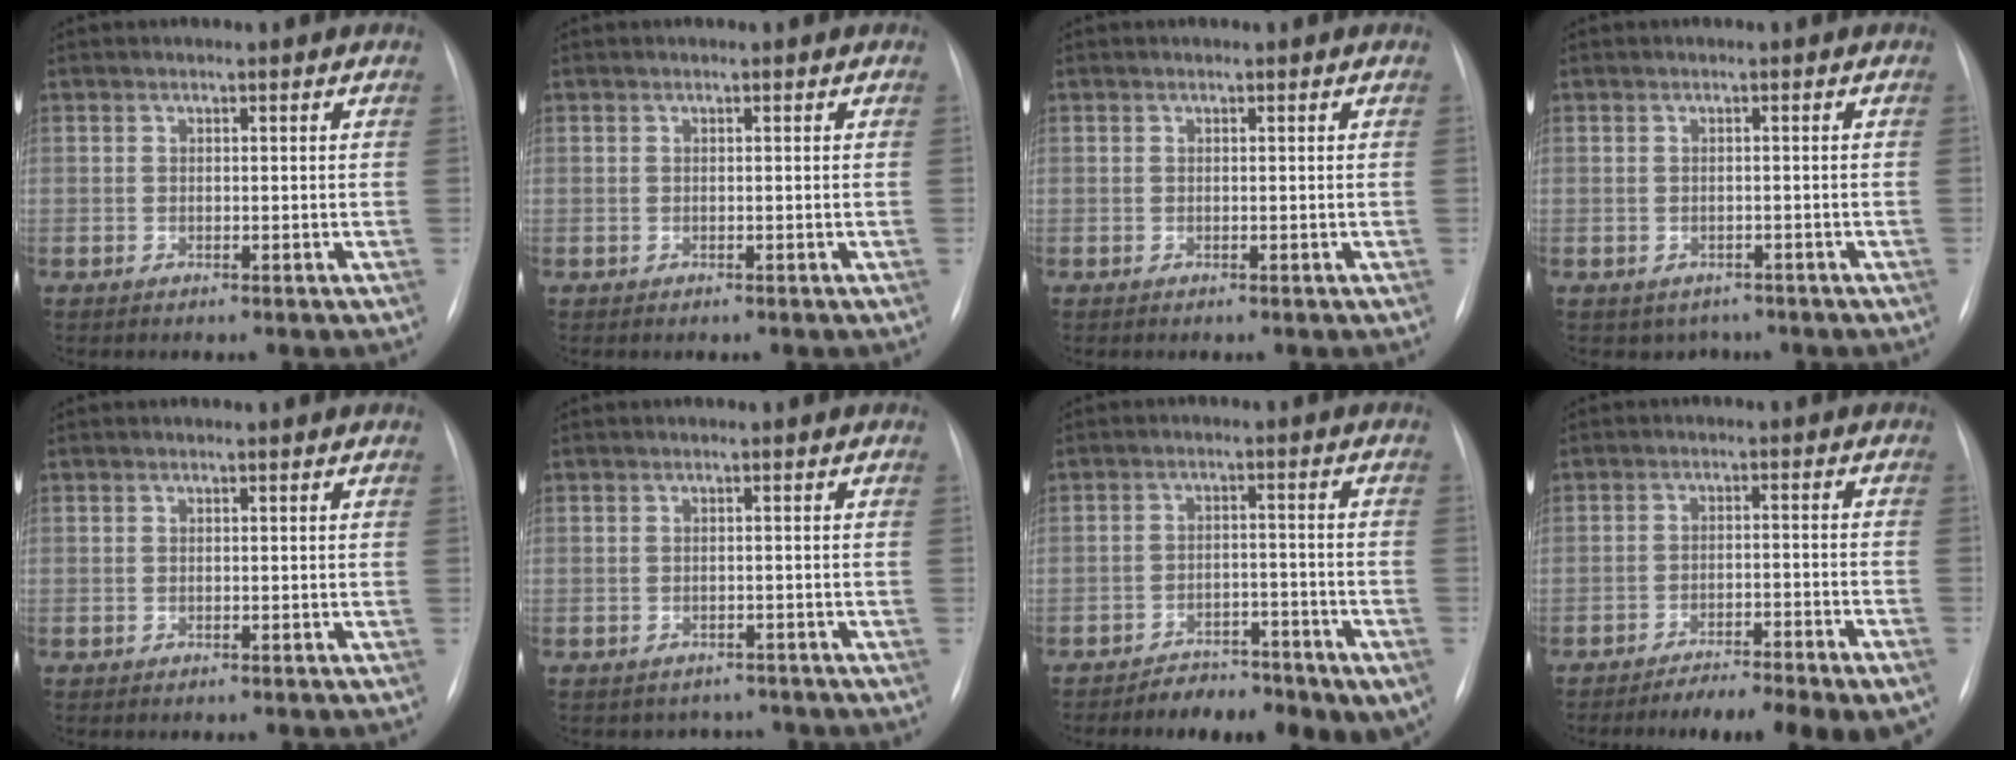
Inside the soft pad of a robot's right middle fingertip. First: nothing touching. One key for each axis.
{"total": 0.0}
{"total": 0.0}
{"total": 2.7, "fx": -1.9, "fy": 1.9, "fz": 0.5, "tx": -0.002, "ty": 0.007, "tz": -0.021}
{"total": 0.0}
{"total": 2.7, "fx": -2.3, "fy": 1.4, "fz": -0.4, "tx": 0.004, "ty": 0.012, "tz": -0.030}
{"total": 9.0, "fx": -6.6, "fy": 3.4, "fz": 5.1, "tx": -0.056, "ty": 0.013, "tz": -0.098}
{"total": 12.8, "fx": -9.8, "fy": 1.0, "fz": 8.1, "tx": -0.088, "ty": -0.005, "tz": -0.143}